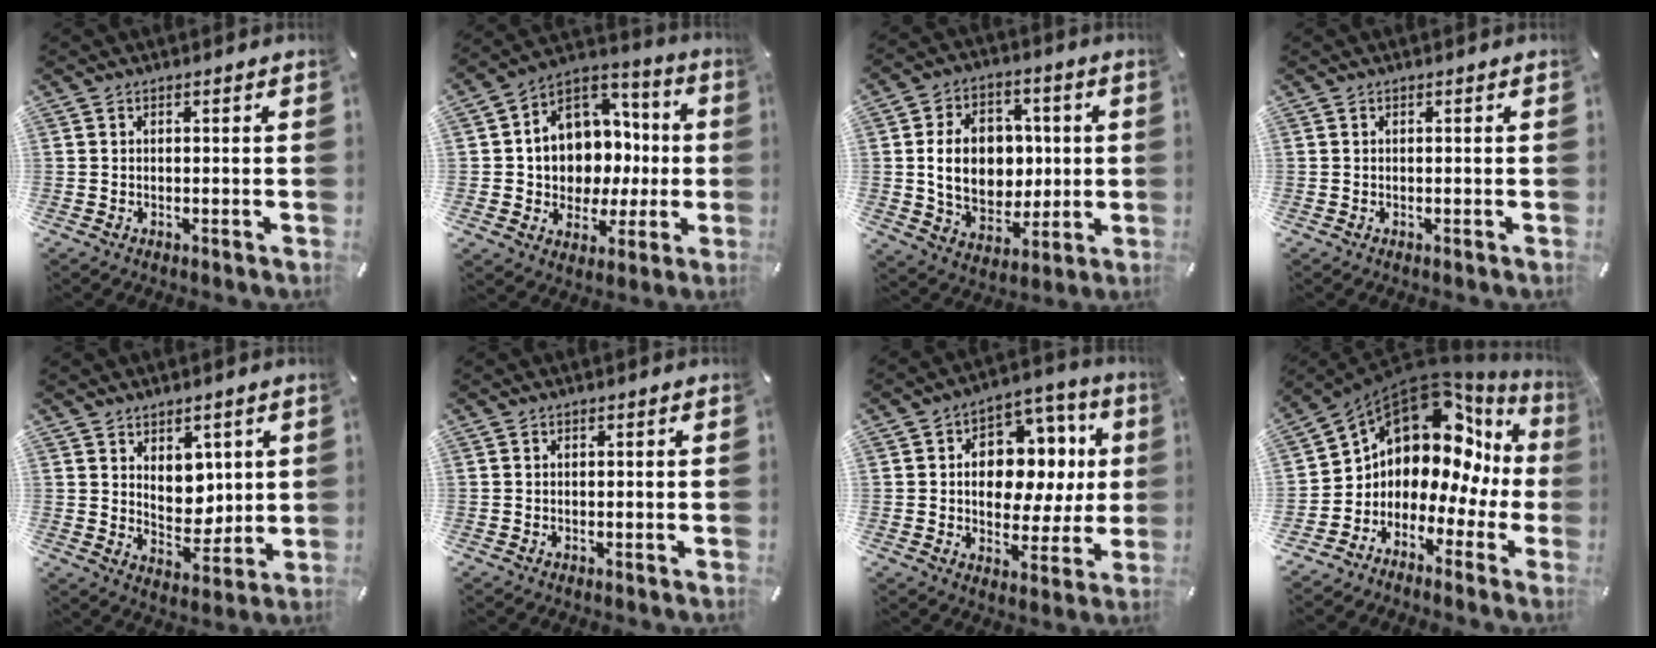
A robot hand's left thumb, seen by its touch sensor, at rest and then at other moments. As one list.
[{"total": 11.1, "force": [0.5, 10.6, 3.5], "torque": [-0.049, -0.031, 0.024]}, {"total": 15.1, "force": [1.1, 12.0, 9.2], "torque": [-0.164, 0.013, 0.027]}, {"total": 0.0}, {"total": 7.1, "force": [3.5, 5.7, 2.3], "torque": [-0.025, -0.027, 0.065]}, {"total": 0.0}, {"total": 11.8, "force": [1.1, 9.4, 7.1], "torque": [-0.092, -0.012, 0.022]}, {"total": 12.0, "force": [5.9, 8.4, 6.3], "torque": [-0.119, -0.069, 0.101]}]